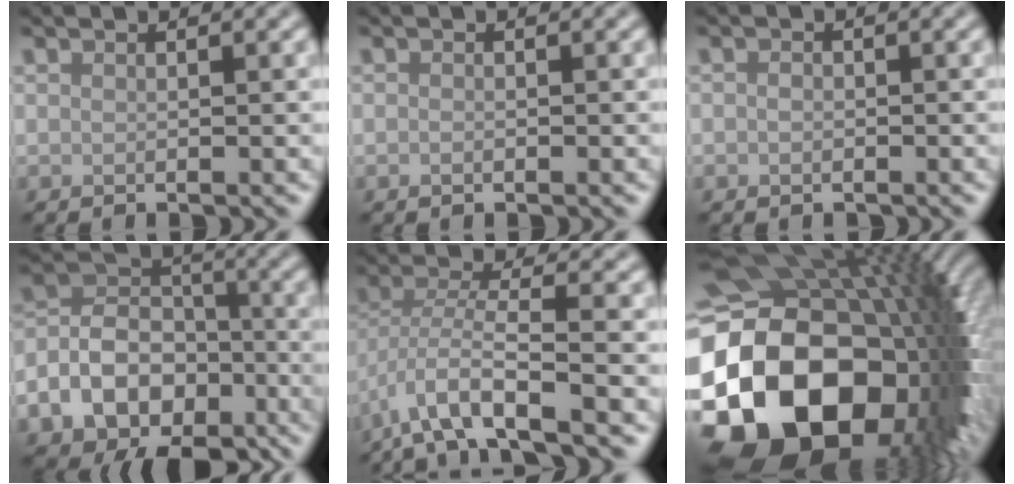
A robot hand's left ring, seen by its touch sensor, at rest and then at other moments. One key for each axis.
{"total": 0.5, "fx": -0.2, "fy": 0.3, "fz": 0.4, "tx": -0.005, "ty": -0.002, "tz": -0.004}
{"total": 0.9, "fx": -0.2, "fy": 0.8, "fz": 0.4, "tx": -0.003, "ty": -0.004, "tz": -0.005}
{"total": 9.4, "fx": -4.2, "fy": 6.5, "fz": 5.3, "tx": -0.094, "ty": 0.004, "tz": -0.089}
{"total": 5.8, "fx": -3.4, "fy": 1.4, "fz": 4.5, "tx": -0.082, "ty": 0.002, "tz": -0.070}
{"total": 21.8, "fx": -5.0, "fy": 15.6, "fz": 14.3, "tx": -0.273, "ty": -0.027, "tz": -0.083}